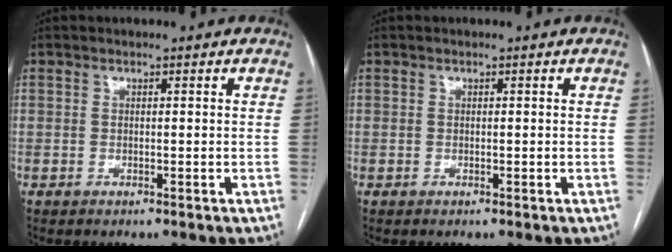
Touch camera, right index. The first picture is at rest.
{"total": 0.0}